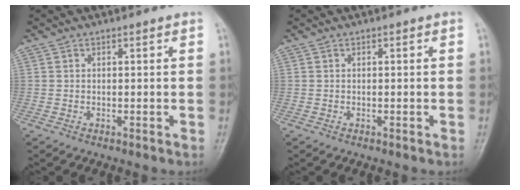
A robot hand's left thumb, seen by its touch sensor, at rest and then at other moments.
{"total": 0.0}